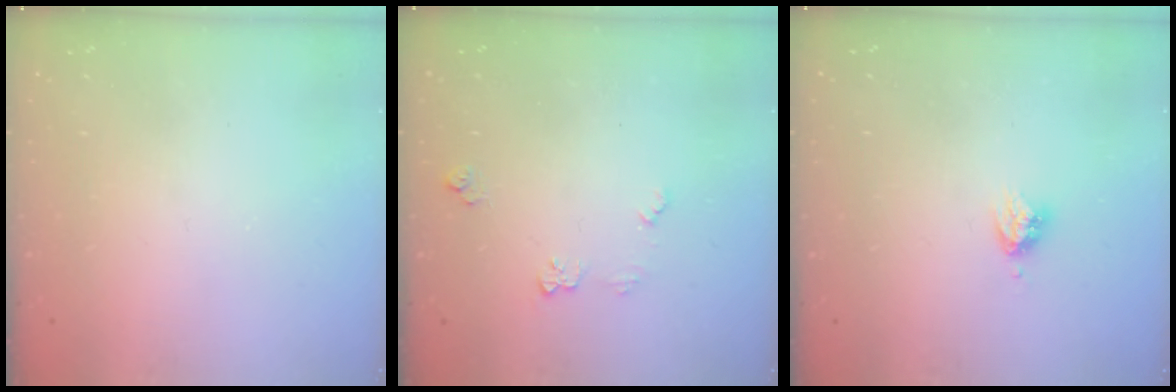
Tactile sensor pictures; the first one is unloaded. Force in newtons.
{"total": 5.9, "press": 5.8, "slide": 0.6}
{"total": 3.6, "press": 3.5, "slide": 0.5}